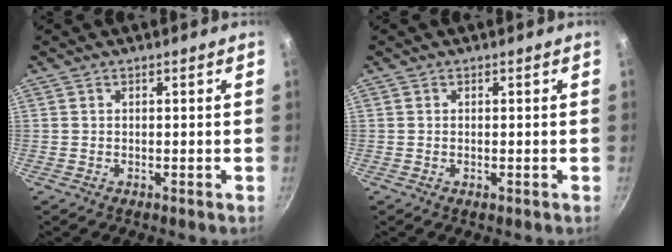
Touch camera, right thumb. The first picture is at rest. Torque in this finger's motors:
{"motor_torque": [-0.54, -0.28, -0.42, 0.20, -0.03]}